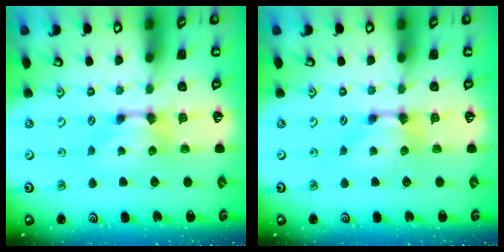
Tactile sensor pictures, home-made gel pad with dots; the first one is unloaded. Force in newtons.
{"total": 0.0}